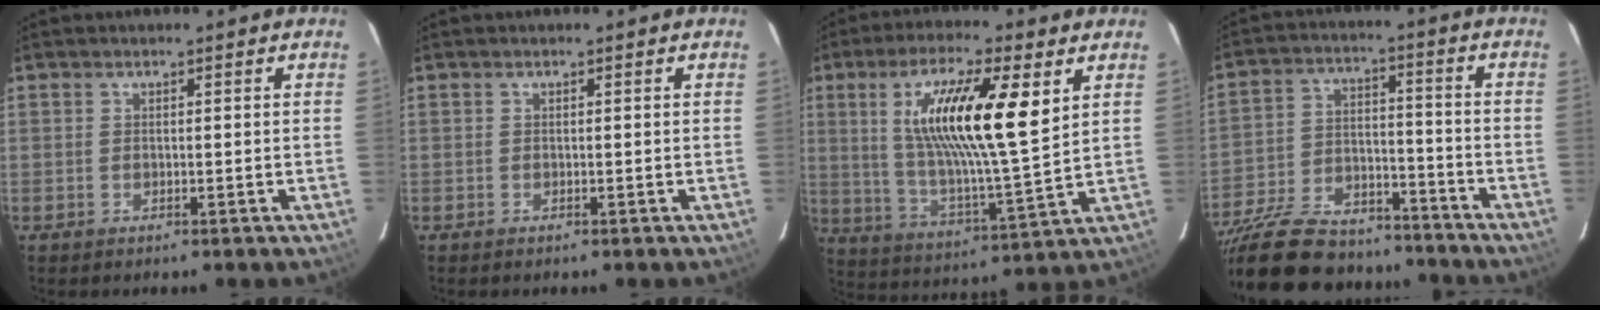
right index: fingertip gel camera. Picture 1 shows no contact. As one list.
[{"total": 0.0}, {"total": 19.0, "force": [6.4, 3.6, 17.5], "torque": [-0.312, 0.000, 0.116]}, {"total": 25.1, "force": [-20.1, 10.1, 11.1], "torque": [-0.235, -0.003, -0.304]}]